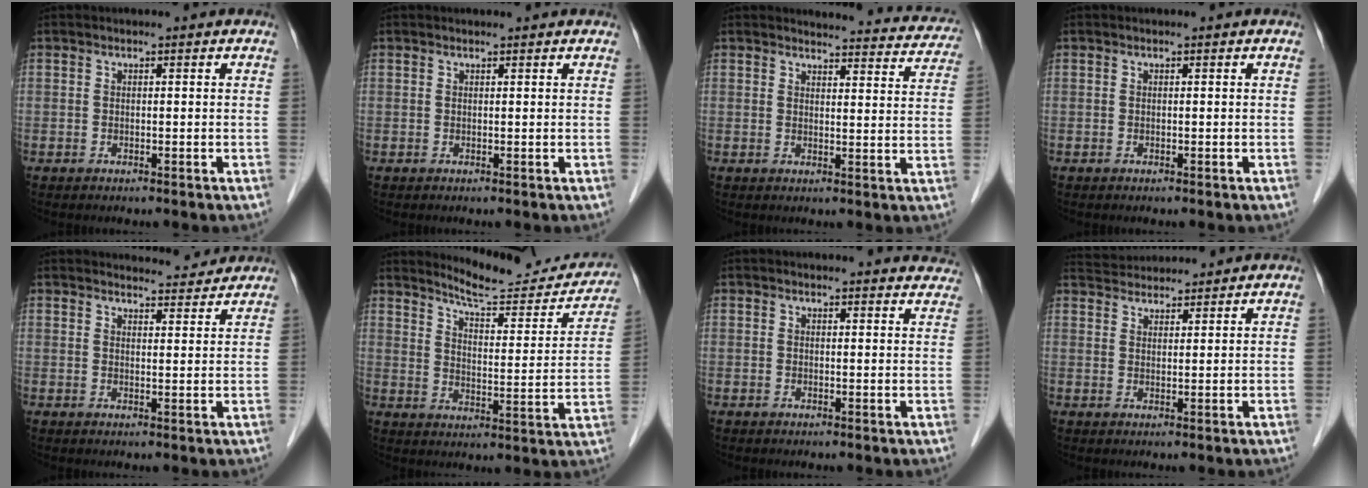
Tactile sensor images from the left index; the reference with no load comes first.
{"total": 0.5, "force": [0.5, 0.0, 0.2], "torque": [-0.010, 0.003, 0.003]}
{"total": 13.8, "force": [13.4, 2.9, 1.9], "torque": [0.015, -0.048, 0.119]}
{"total": 0.0}
{"total": 4.6, "force": [4.6, 0.6, 0.1], "torque": [-0.005, -0.002, 0.050]}
{"total": 14.7, "force": [14.0, 2.0, 3.8], "torque": [-0.046, -0.046, 0.177]}
{"total": 9.3, "force": [9.0, 1.8, 1.2], "torque": [0.020, -0.013, 0.067]}
{"total": 6.4, "force": [6.2, 0.8, 1.2], "torque": [-0.026, 0.030, 0.101]}